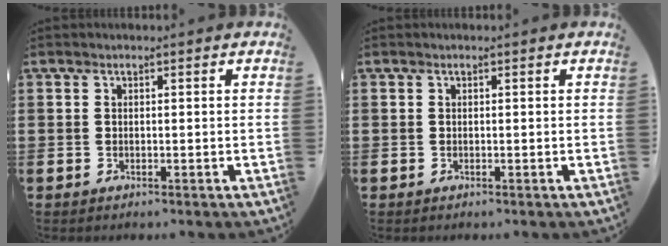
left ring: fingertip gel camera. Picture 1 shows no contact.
{"total": 0.0}